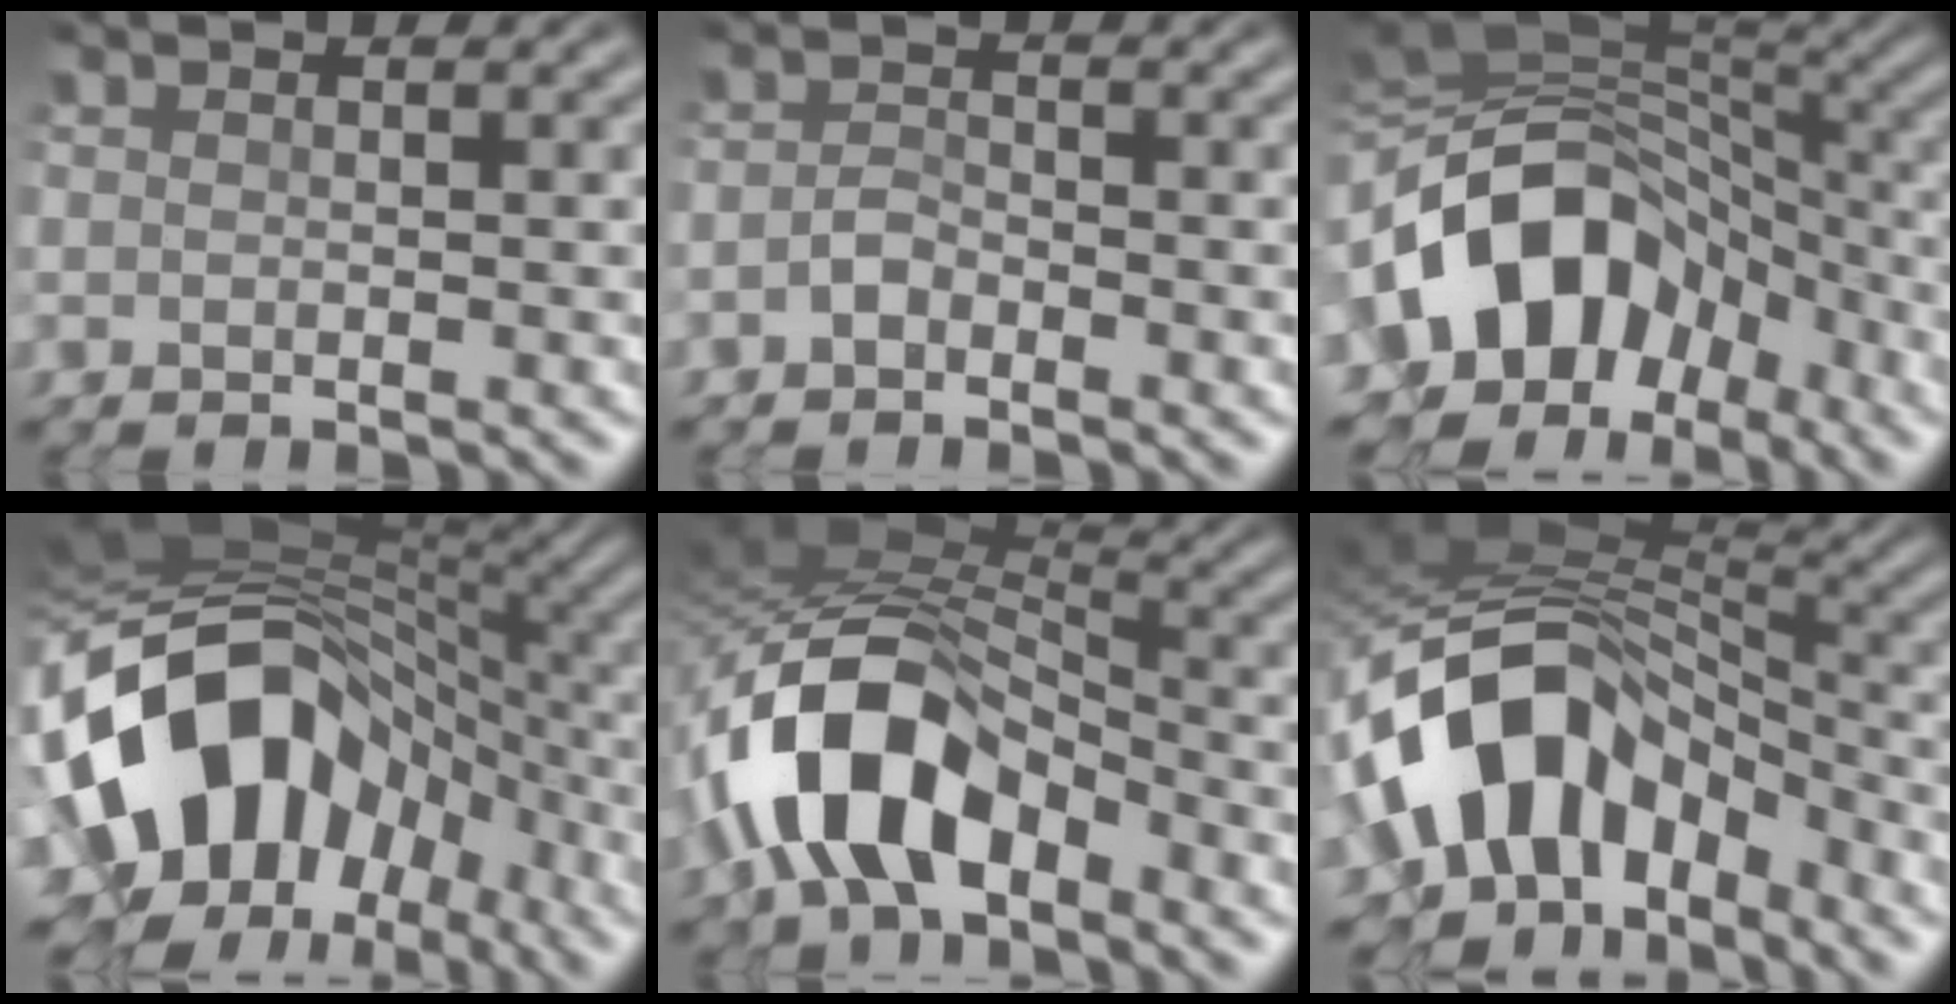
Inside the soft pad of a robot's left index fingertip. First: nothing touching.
{"total": 1.1, "force": [-0.8, 0.4, 0.6], "torque": [-0.015, 0.008, -0.017]}
{"total": 14.0, "force": [-2.8, 10.1, 9.2], "torque": [-0.171, 0.004, -0.056]}
{"total": 15.7, "force": [-3.4, 11.3, 10.3], "torque": [-0.175, -0.008, -0.058]}
{"total": 10.8, "force": [-4.3, 5.8, 8.0], "torque": [-0.158, 0.015, -0.083]}
{"total": 11.4, "force": [-3.8, 7.4, 7.8], "torque": [-0.133, 0.022, -0.075]}